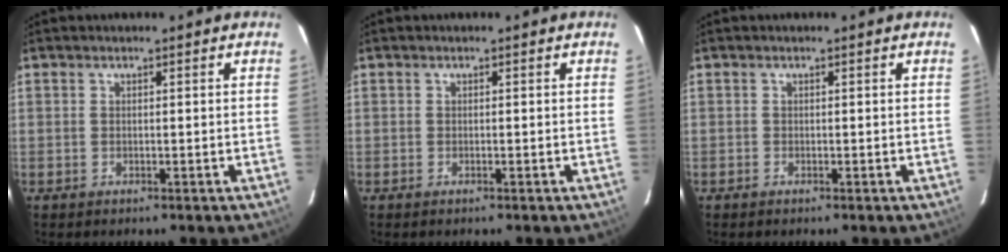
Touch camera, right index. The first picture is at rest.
{"total": 0.0}
{"total": 0.0}